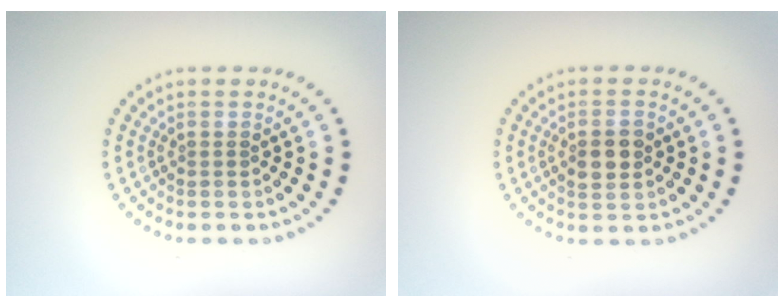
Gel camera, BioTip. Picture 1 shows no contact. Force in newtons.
{"total": 2.8, "press": 2.8, "slide": 0.1}